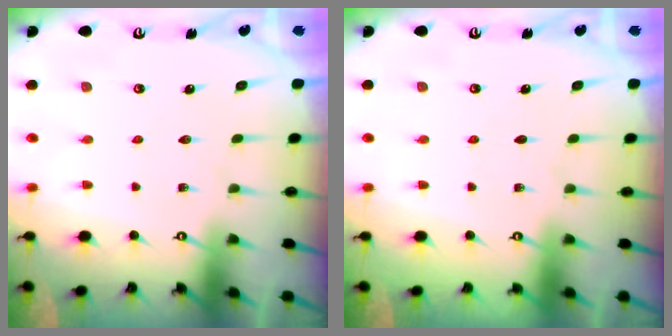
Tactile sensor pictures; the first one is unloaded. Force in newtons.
{"total": 0.0}